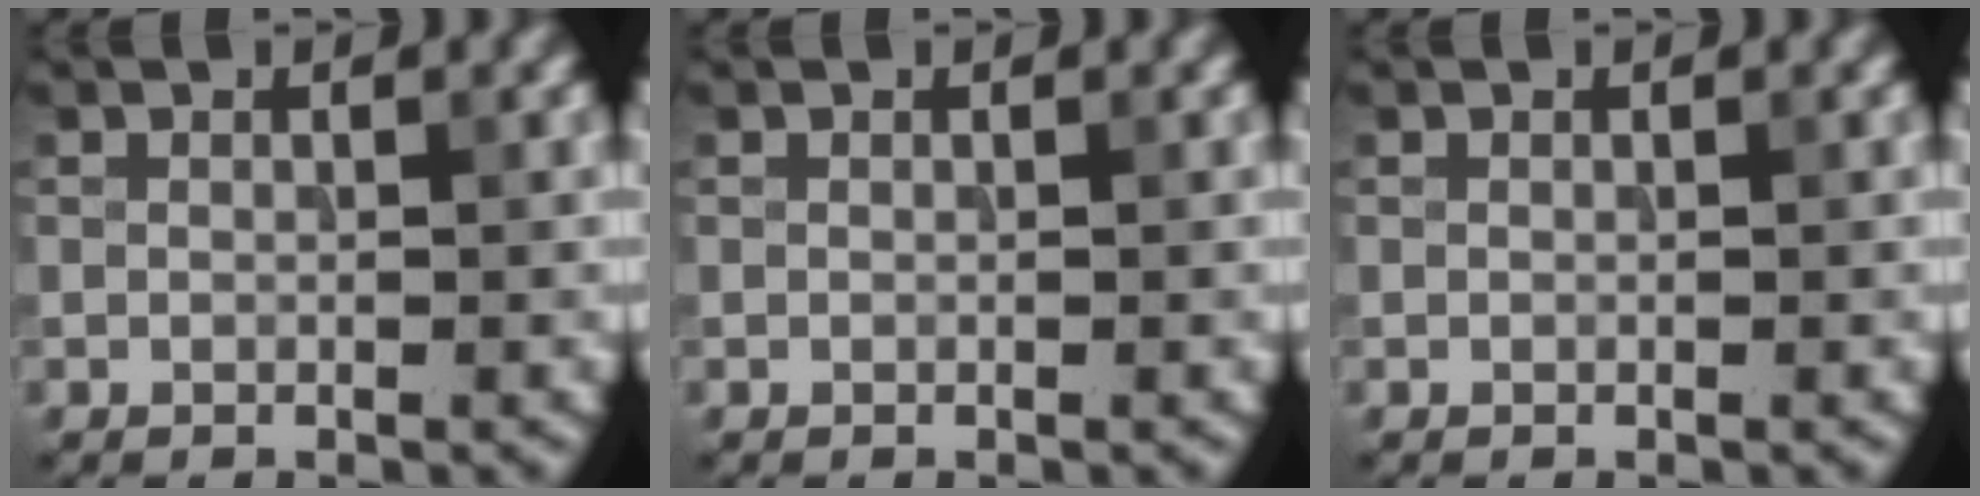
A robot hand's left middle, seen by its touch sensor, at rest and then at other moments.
{"total": 0.0}
{"total": 0.0}